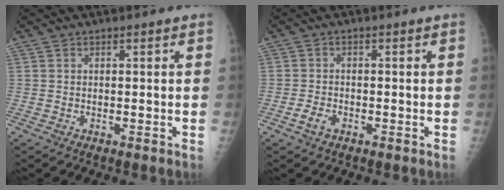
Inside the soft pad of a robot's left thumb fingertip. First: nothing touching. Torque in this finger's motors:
{"motor_torque": [-0.25, 0.24, 0.19, 0.03, 0.02]}